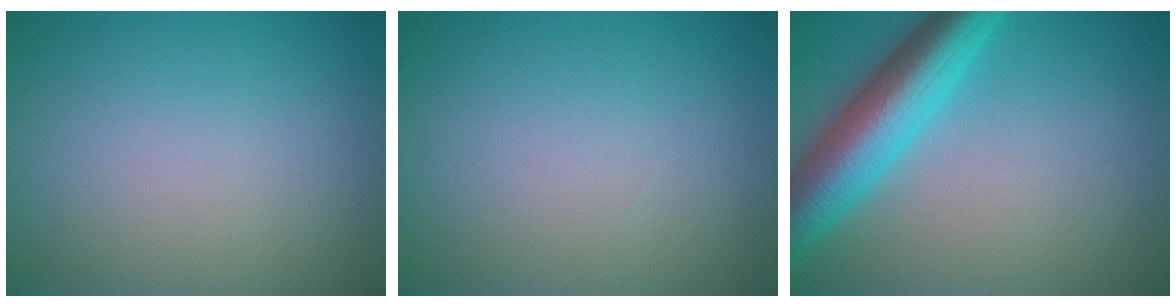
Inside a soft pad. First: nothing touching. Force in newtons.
{"total": 0.0}
{"total": 7.5, "press": 7.5, "slide": 0.3}